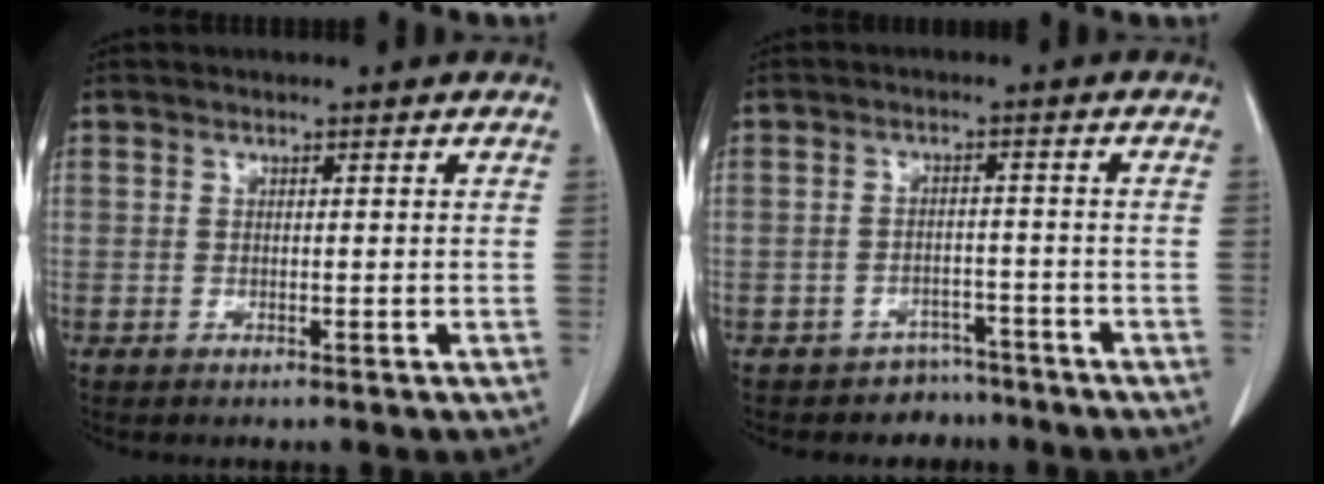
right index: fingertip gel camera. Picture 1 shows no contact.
{"total": 4.5, "force": [-3.7, 2.6, -0.3], "torque": [0.005, 0.015, -0.053]}